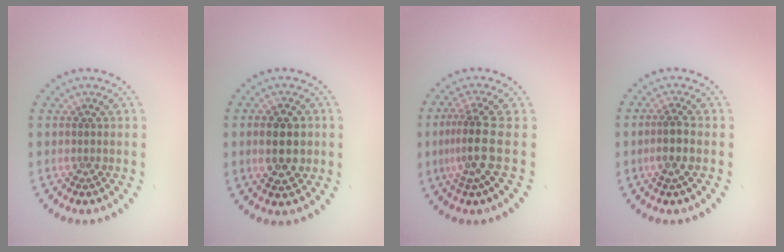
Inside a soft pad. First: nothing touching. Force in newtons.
{"total": 4.6, "press": 4.6, "slide": 0.2}
{"total": 3.3, "press": 2.4, "slide": 2.3}
{"total": 2.5, "press": 2.2, "slide": 1.1}